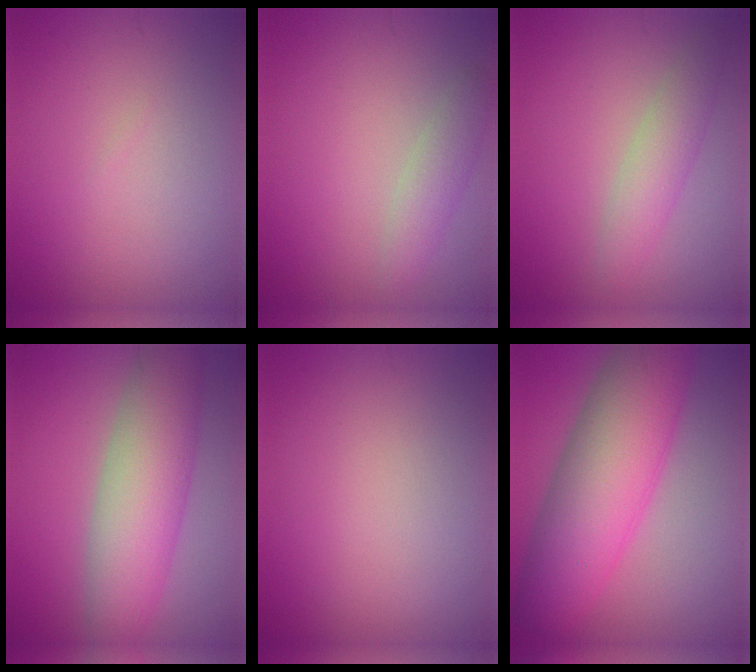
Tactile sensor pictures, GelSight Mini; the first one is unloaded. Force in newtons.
{"total": 2.1, "press": 2.1, "slide": 0.1}
{"total": 2.8, "press": 2.8, "slide": 0.1}
{"total": 7.5, "press": 7.5, "slide": 0.5}
{"total": 0.0}
{"total": 10.1, "press": 10.1, "slide": 0.1}